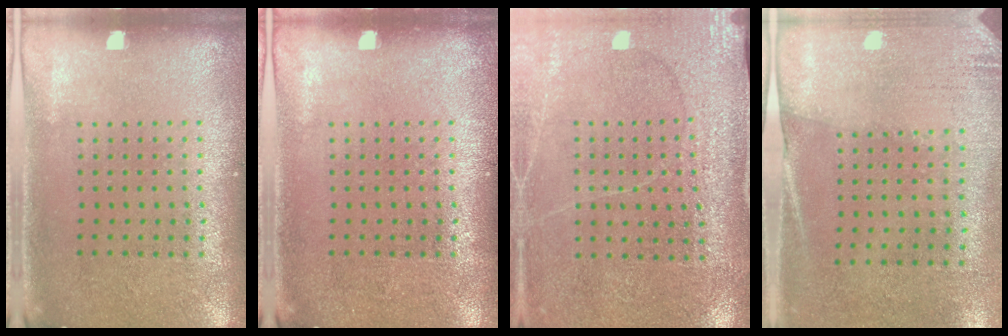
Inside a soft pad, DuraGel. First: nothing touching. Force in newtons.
{"total": 0.0}
{"total": 3.0, "press": 3.0, "slide": 0.1}
{"total": 2.6, "press": 2.3, "slide": 1.3}